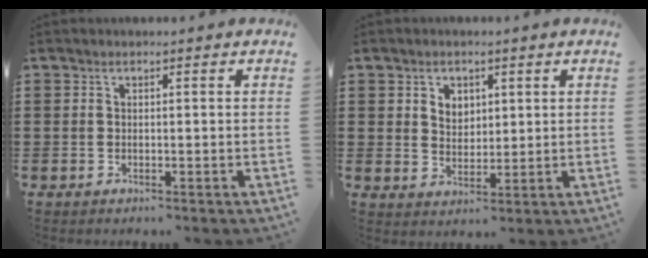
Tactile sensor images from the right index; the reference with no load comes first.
{"total": 3.0, "force": [1.5, 2.4, 1.1], "torque": [-0.031, 0.011, 0.025]}